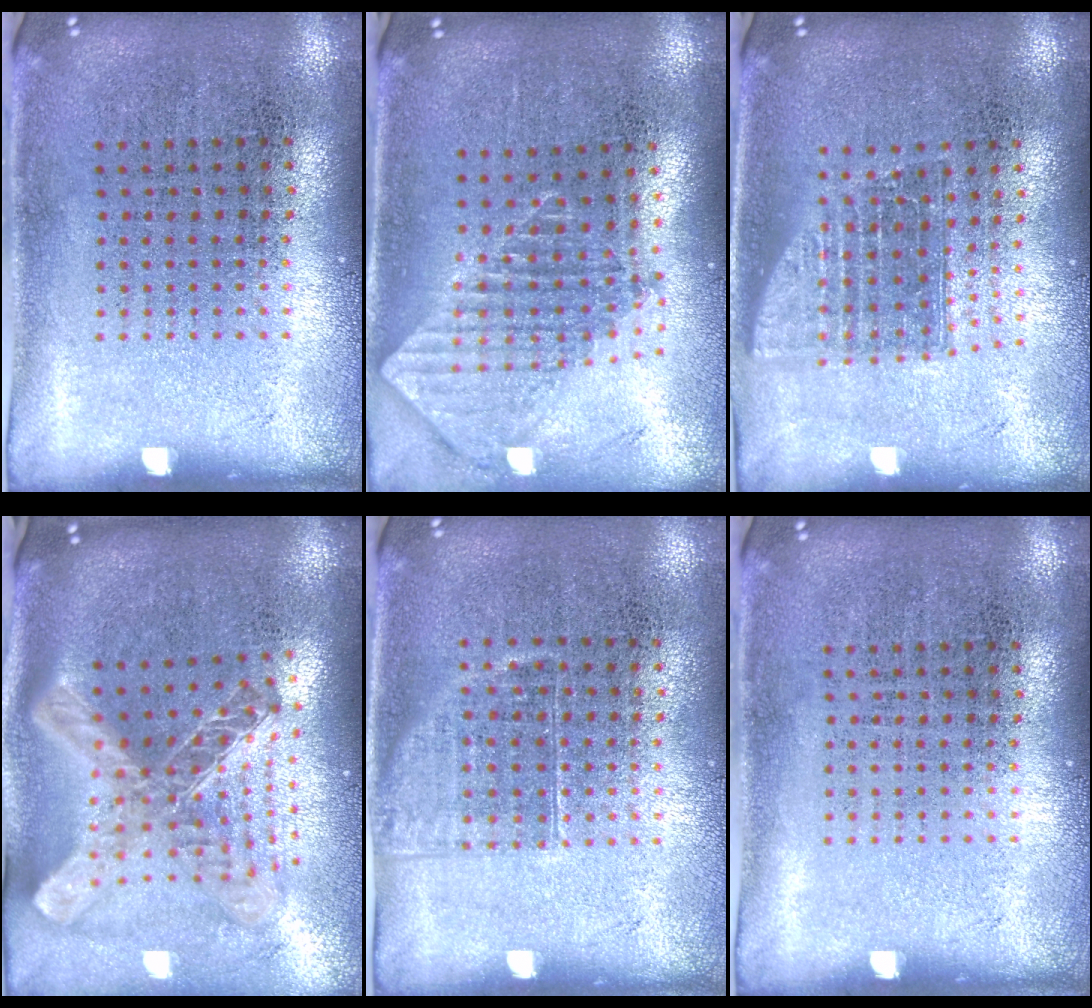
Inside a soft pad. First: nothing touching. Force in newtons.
{"total": 1.9, "press": 1.5, "slide": 1.2}
{"total": 1.5, "press": 1.2, "slide": 1.0}
{"total": 2.8, "press": 2.0, "slide": 1.9}
{"total": 1.1, "press": 0.9, "slide": 0.6}
{"total": 0.0}